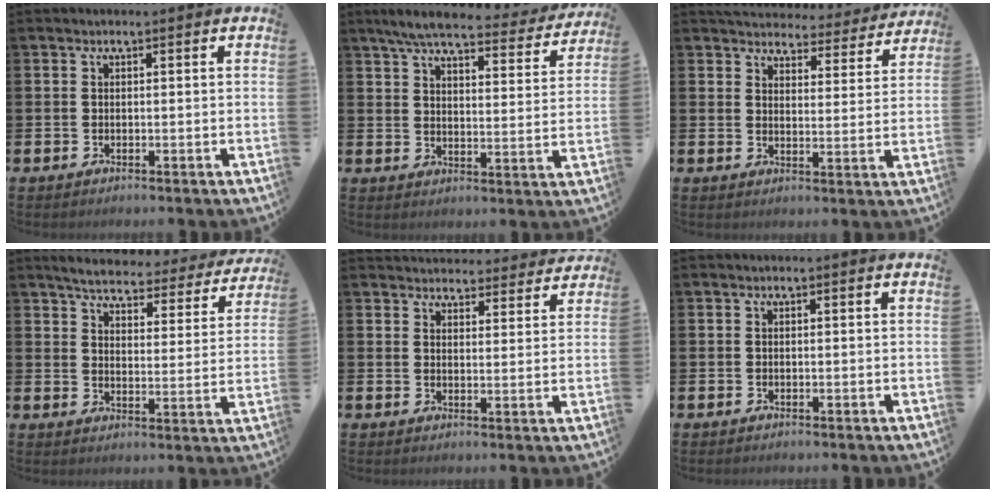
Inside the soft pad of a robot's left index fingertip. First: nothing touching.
{"total": 7.1, "force": [6.3, 1.0, 3.2], "torque": [-0.069, -0.033, 0.105]}
{"total": 4.9, "force": [4.7, 1.1, 0.2], "torque": [-0.011, -0.043, 0.079]}
{"total": 4.9, "force": [4.7, 0.7, 1.4], "torque": [-0.042, -0.034, 0.074]}
{"total": 4.3, "force": [4.2, 1.0, -0.2], "torque": [0.004, -0.030, 0.073]}
{"total": 0.0}